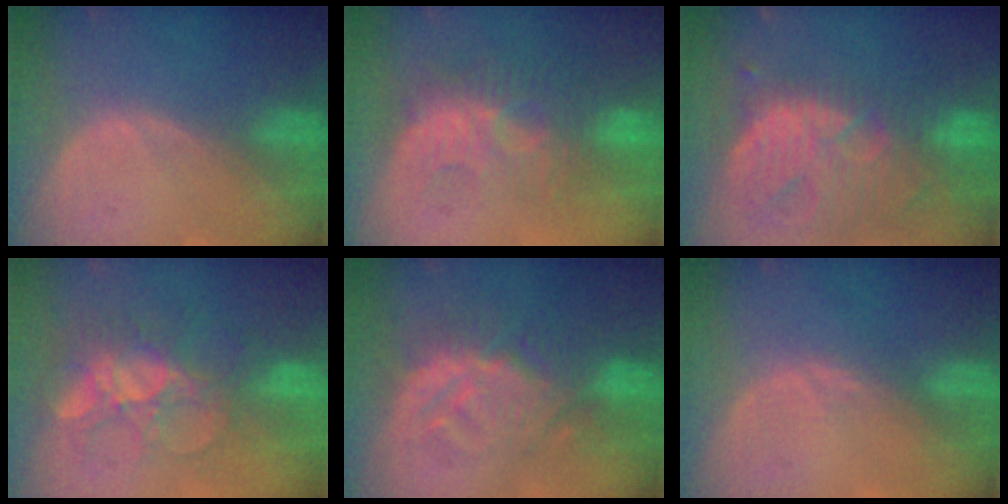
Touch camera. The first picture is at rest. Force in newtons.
{"total": 9.0, "press": 8.6, "slide": 2.6}
{"total": 13.7, "press": 11.6, "slide": 7.3}
{"total": 9.8, "press": 8.6, "slide": 4.8}
{"total": 9.3, "press": 9.1, "slide": 1.9}
{"total": 0.5, "press": 0.5, "slide": 0.1}